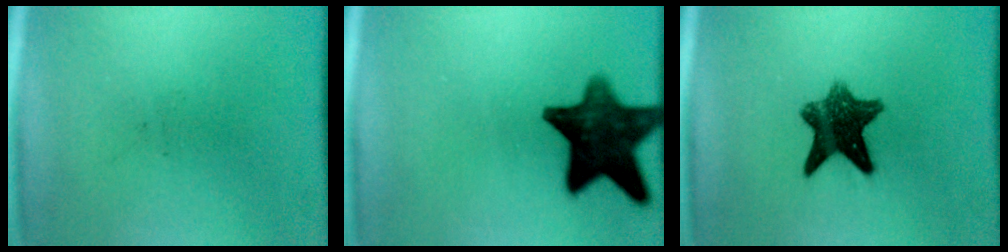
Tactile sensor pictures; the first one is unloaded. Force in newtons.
{"total": 12.3}
{"total": 9.3}